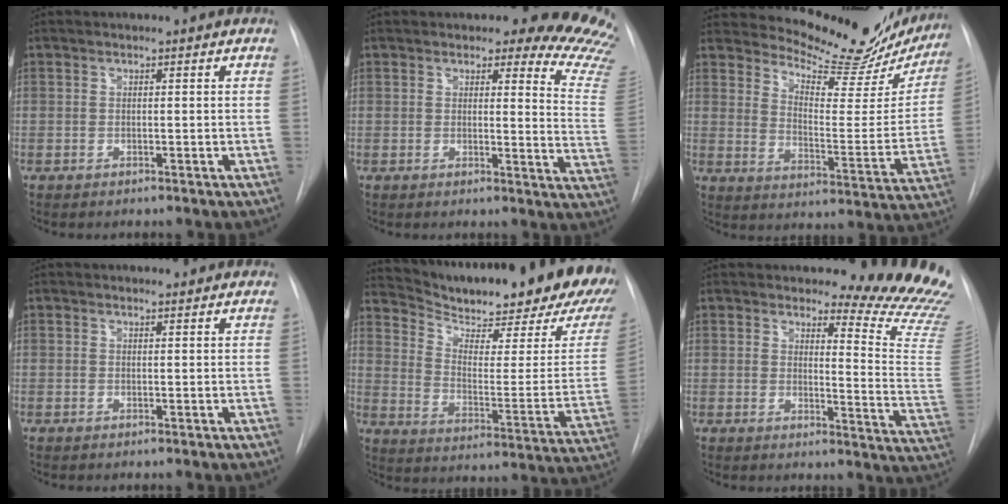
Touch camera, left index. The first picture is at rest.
{"total": 14.5, "force": [13.6, 2.9, 3.9], "torque": [-0.009, -0.129, 0.108]}
{"total": 20.5, "force": [19.1, 4.4, 6.1], "torque": [-0.080, -0.077, 0.238]}
{"total": 1.7, "force": [1.6, 0.5, 0.1], "torque": [-0.009, 0.001, 0.016]}
{"total": 26.2, "force": [21.9, 3.4, 13.9], "torque": [-0.226, -0.072, 0.290]}
{"total": 14.4, "force": [14.0, -0.1, 3.6], "torque": [-0.034, -0.149, 0.141]}